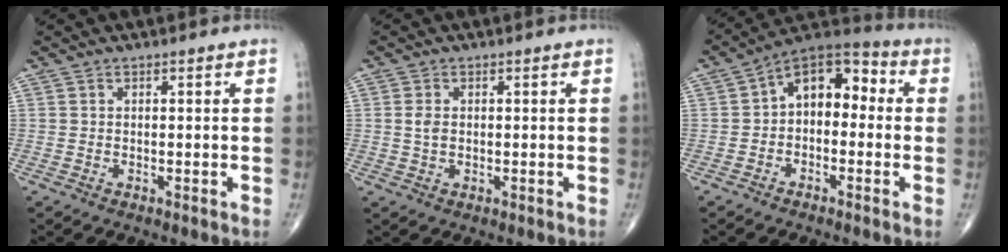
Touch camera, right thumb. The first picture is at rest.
{"total": 2.2, "force": [0.2, 1.5, 1.6], "torque": [-0.030, -0.001, 0.005]}
{"total": 11.0, "force": [0.3, 7.0, 8.4], "torque": [-0.094, 0.043, -0.016]}